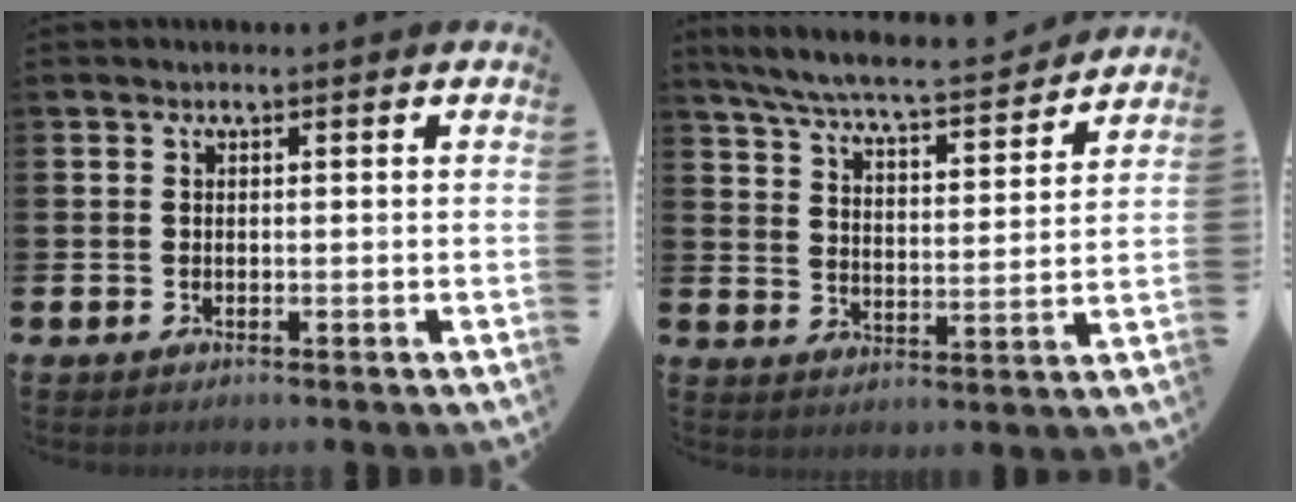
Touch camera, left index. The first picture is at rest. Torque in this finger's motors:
{"motor_torque": [0.39, -0.57, 0.36, 0.14]}